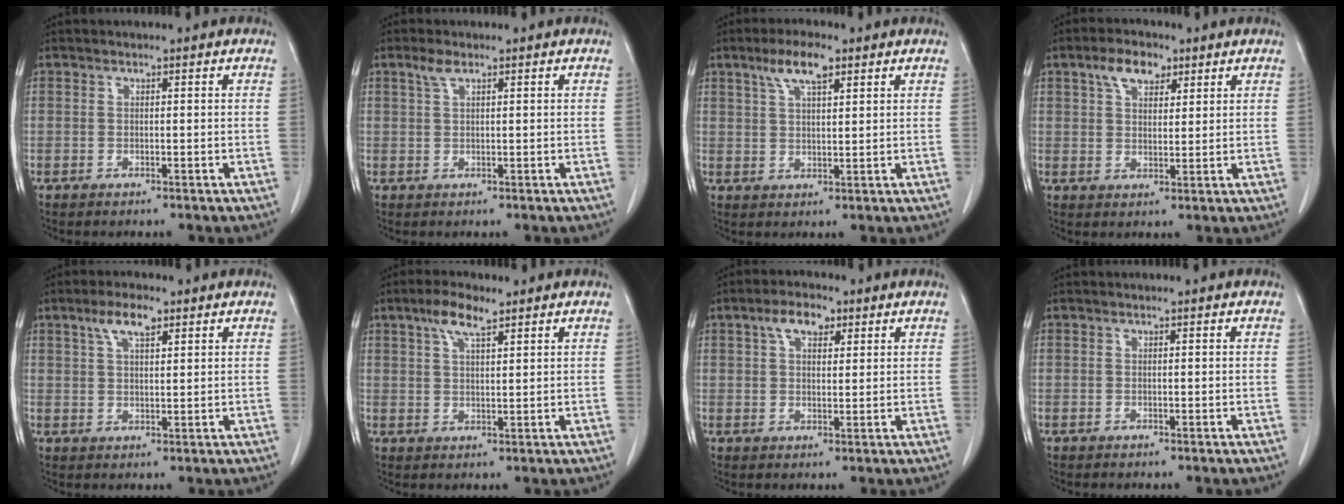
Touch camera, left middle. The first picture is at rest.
{"total": 1.9, "force": [1.2, 0.5, 1.3], "torque": [-0.032, 0.008, 0.028]}
{"total": 5.9, "force": [3.6, 1.5, 4.5], "torque": [-0.091, 0.009, 0.067]}
{"total": 5.5, "force": [3.2, 2.9, 3.4], "torque": [-0.064, 0.014, 0.060]}
{"total": 4.9, "force": [2.9, 1.5, 3.7], "torque": [-0.076, 0.008, 0.055]}
{"total": 5.0, "force": [3.2, 1.2, 3.6], "torque": [-0.075, 0.008, 0.061]}
{"total": 4.9, "force": [2.6, 2.4, 3.5], "torque": [-0.067, 0.015, 0.047]}
{"total": 0.0}